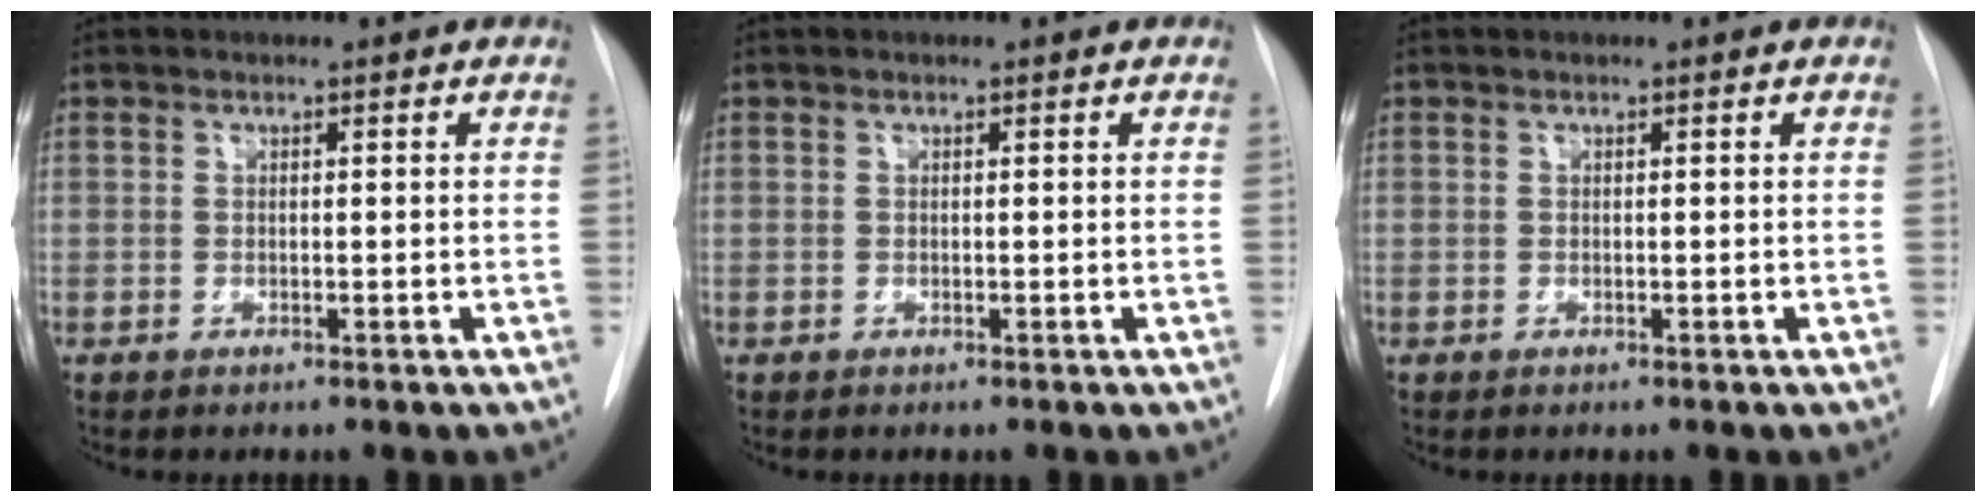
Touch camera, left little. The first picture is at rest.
{"total": 0.0}
{"total": 0.0}